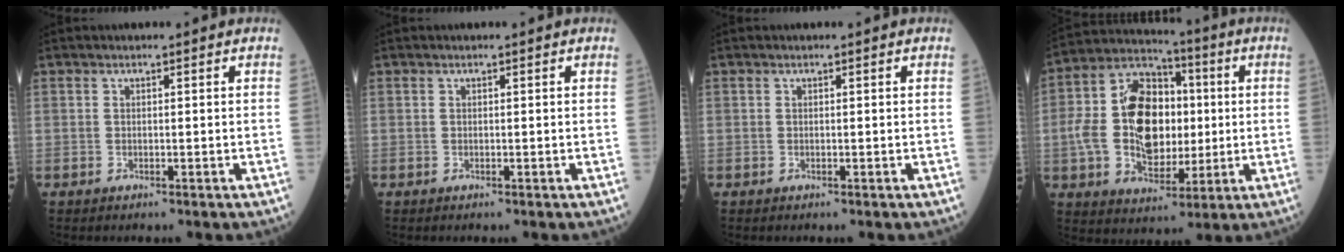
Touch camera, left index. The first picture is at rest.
{"total": 0.0}
{"total": 0.0}
{"total": 15.6, "force": [0.3, 9.9, 12.0], "torque": [-0.255, 0.030, 0.009]}